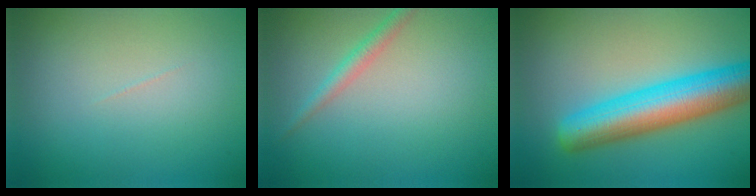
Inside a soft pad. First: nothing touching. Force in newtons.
{"total": 1.6, "press": 1.6, "slide": 0.0}
{"total": 8.4, "press": 8.4, "slide": 0.2}